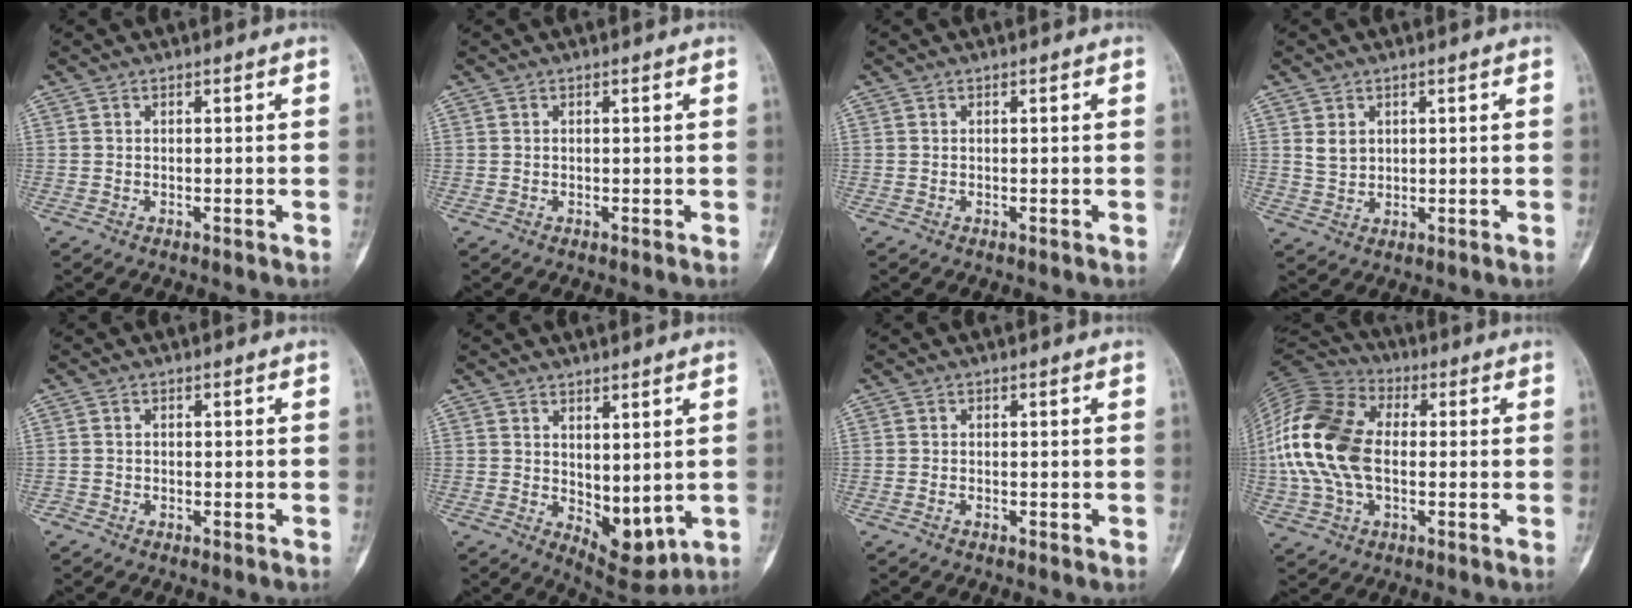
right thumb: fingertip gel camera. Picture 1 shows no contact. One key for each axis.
{"total": 0.0}
{"total": 0.0}
{"total": 3.2, "fx": 1.2, "fy": 2.5, "fz": 1.6, "tx": -0.019, "ty": -0.009, "tz": 0.029}
{"total": 1.0, "fx": -0.7, "fy": 0.7, "fz": -0.1, "tx": 0.008, "ty": 0.004, "tz": -0.020}
{"total": 7.8, "fx": 0.5, "fy": 4.1, "fz": 6.6, "tx": -0.068, "ty": -0.023, "tz": 0.028}
{"total": 0.6, "fx": -0.3, "fy": 0.3, "fz": 0.4, "tx": -0.008, "ty": 0.000, "tz": -0.006}
{"total": 18.5, "fx": -0.3, "fy": 11.7, "fz": 14.3, "tx": -0.301, "ty": 0.024, "tz": -0.009}